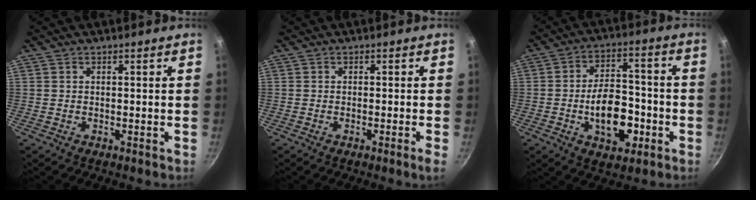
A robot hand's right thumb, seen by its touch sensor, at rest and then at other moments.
{"total": 1.4, "force": [-0.7, -0.3, 1.2], "torque": [-0.031, 0.002, -0.013]}
{"total": 13.0, "force": [-3.9, 7.5, 9.9], "torque": [-0.123, 0.029, -0.061]}